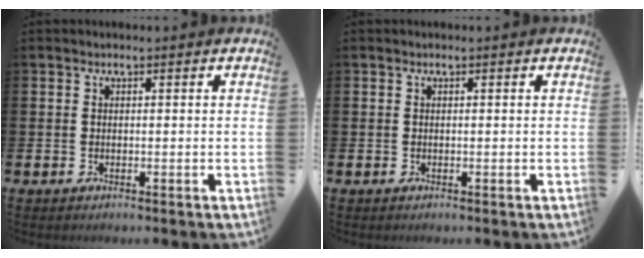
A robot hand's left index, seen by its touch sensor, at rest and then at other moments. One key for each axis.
{"total": 0.0}